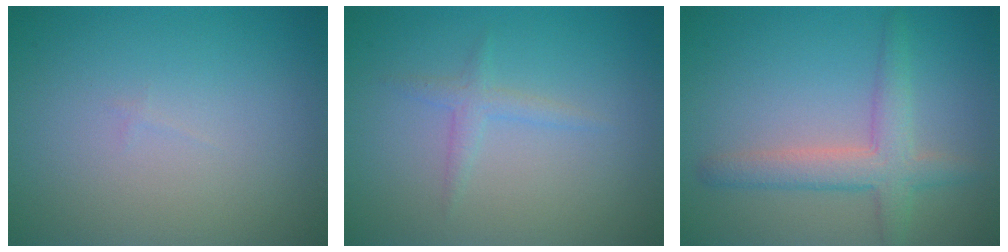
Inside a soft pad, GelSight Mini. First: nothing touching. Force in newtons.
{"total": 0.7, "press": 0.6, "slide": 0.1}
{"total": 3.7, "press": 3.6, "slide": 0.2}